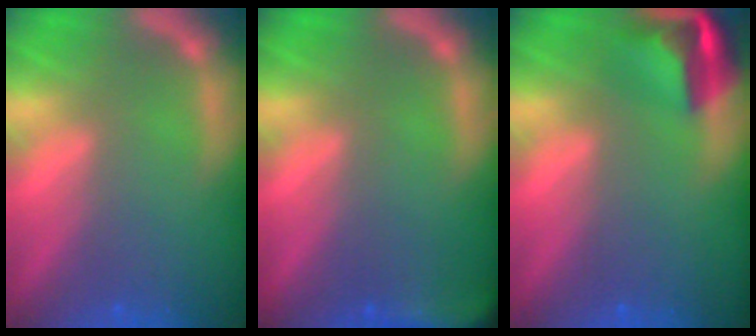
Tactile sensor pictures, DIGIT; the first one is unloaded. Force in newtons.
{"total": 6.0}
{"total": 5.0}